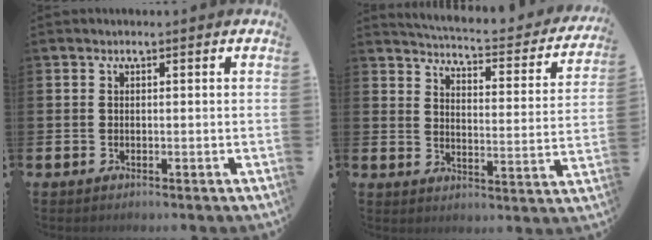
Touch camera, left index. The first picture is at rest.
{"total": 4.5, "force": [4.4, 0.4, 1.1], "torque": [-0.041, -0.042, 0.068]}